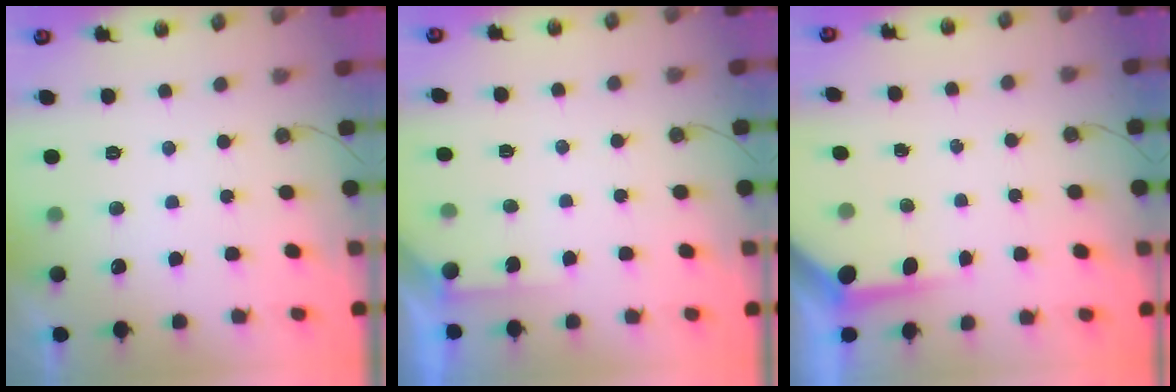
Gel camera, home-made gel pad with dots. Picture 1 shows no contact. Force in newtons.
{"total": 2.8, "press": 2.8, "slide": 0.2}
{"total": 3.9, "press": 3.9, "slide": 0.5}